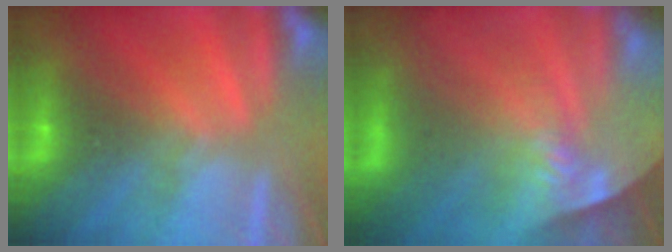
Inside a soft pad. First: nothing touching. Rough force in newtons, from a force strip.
{"total": 8.7}